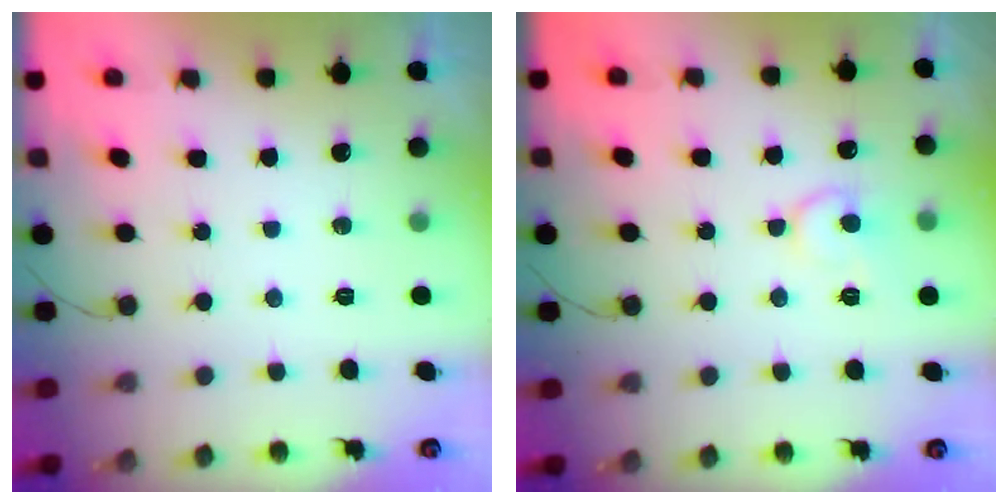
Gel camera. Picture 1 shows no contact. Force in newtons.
{"total": 8.7, "press": 8.7, "slide": 0.8}